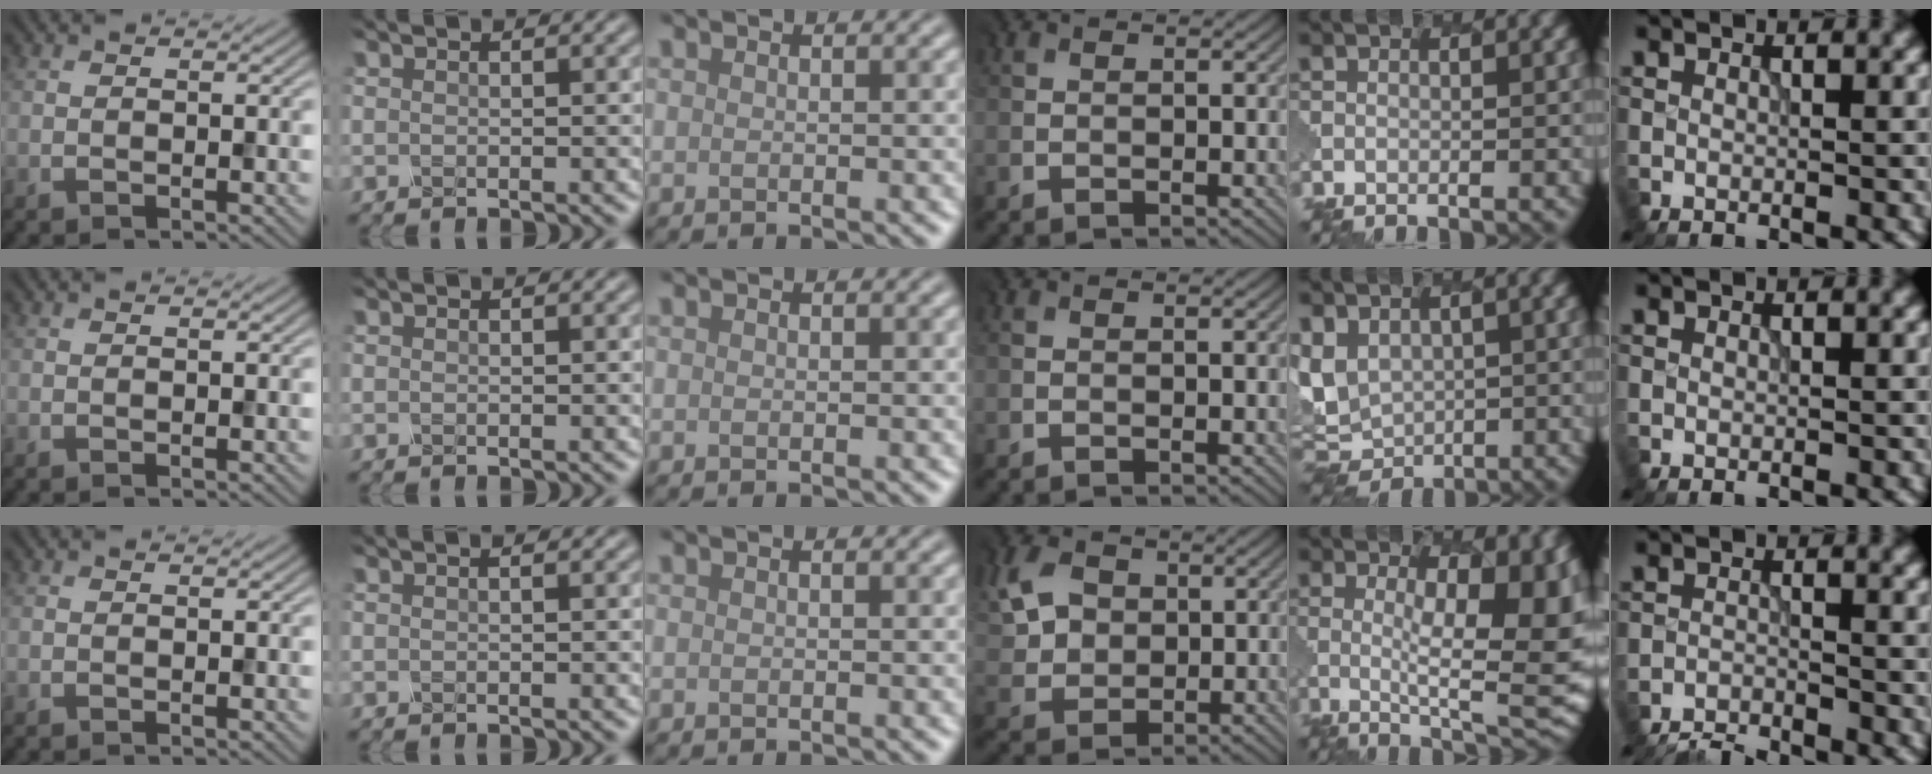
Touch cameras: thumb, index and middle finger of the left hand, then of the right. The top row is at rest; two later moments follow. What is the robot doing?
{"motion": "dispense", "object": "pipette"}